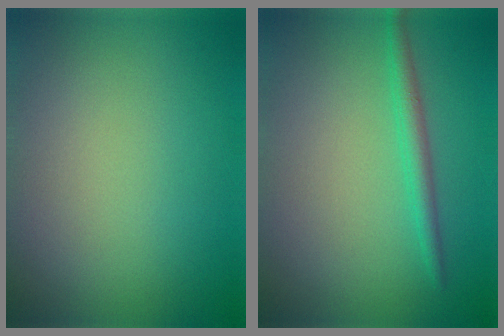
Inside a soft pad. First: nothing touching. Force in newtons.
{"total": 1.9, "press": 1.8, "slide": 0.2}